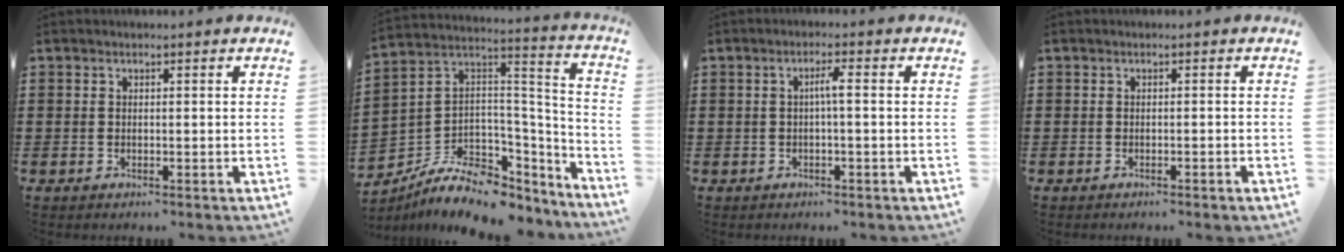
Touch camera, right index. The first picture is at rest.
{"total": 9.0, "force": [-5.9, 5.3, 4.3], "torque": [-0.095, 0.007, -0.105]}
{"total": 2.3, "force": [-0.2, 0.1, 2.3], "torque": [-0.045, 0.001, -0.007]}
{"total": 0.6, "force": [-0.6, -0.1, 0.0], "torque": [-0.002, -0.002, -0.012]}